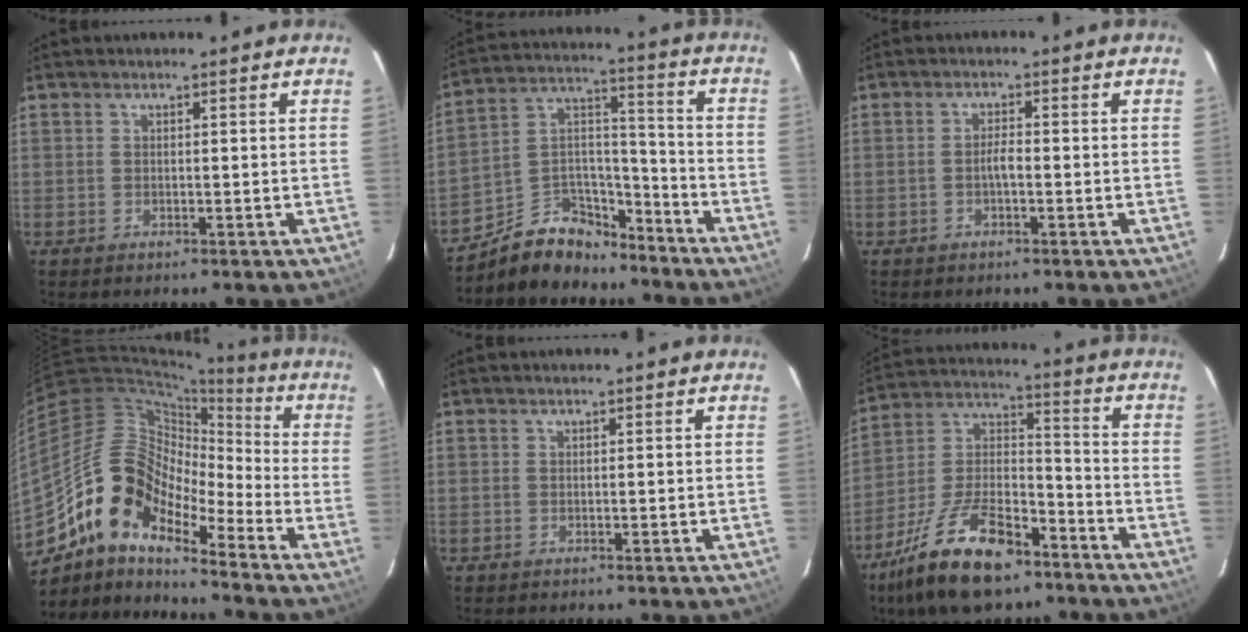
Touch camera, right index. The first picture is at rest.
{"total": 13.3, "force": [-10.5, 6.9, 4.3], "torque": [-0.088, 0.063, -0.170]}
{"total": 1.8, "force": [-0.7, 0.4, 1.6], "torque": [-0.030, 0.007, -0.014]}
{"total": 14.3, "force": [-10.3, 6.2, 7.9], "torque": [-0.128, 0.014, -0.212]}
{"total": 0.0}
{"total": 19.7, "force": [-12.8, 8.4, 12.5], "torque": [-0.254, 0.000, -0.224]}